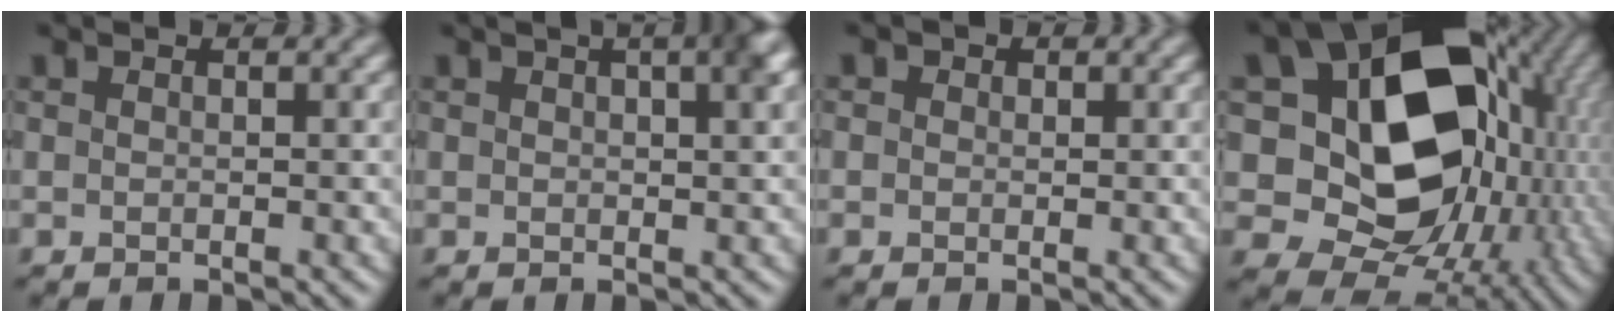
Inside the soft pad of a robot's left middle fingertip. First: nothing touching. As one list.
[{"total": 2.6, "force": [1.2, 0.8, 2.2], "torque": [-0.022, 0.011, 0.020]}, {"total": 1.5, "force": [0.7, 1.3, 0.4], "torque": [0.014, 0.006, -0.010]}, {"total": 18.0, "force": [3.1, 13.5, 11.5], "torque": [-0.182, -0.004, 0.057]}]